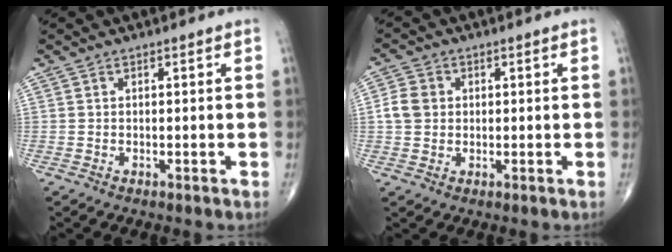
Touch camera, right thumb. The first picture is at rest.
{"total": 4.7, "force": [0.4, 4.0, 2.4], "torque": [-0.039, 0.007, 0.002]}